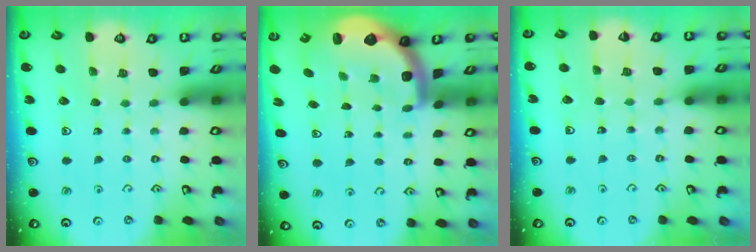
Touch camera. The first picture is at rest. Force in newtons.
{"total": 2.8, "press": 2.4, "slide": 1.4}
{"total": 2.9, "press": 2.8, "slide": 0.3}